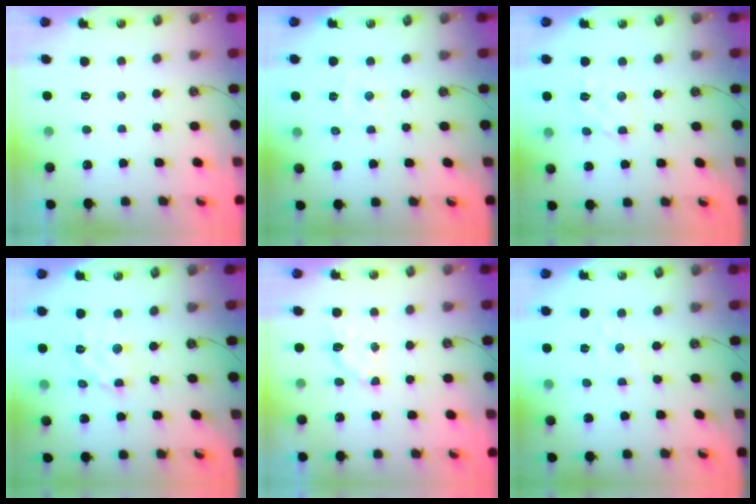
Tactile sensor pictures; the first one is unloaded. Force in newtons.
{"total": 4.4, "press": 4.3, "slide": 0.5}
{"total": 3.5, "press": 3.5, "slide": 0.2}
{"total": 8.4, "press": 8.4, "slide": 0.5}
{"total": 2.9, "press": 2.9, "slide": 0.7}
{"total": 1.5, "press": 1.5, "slide": 0.2}